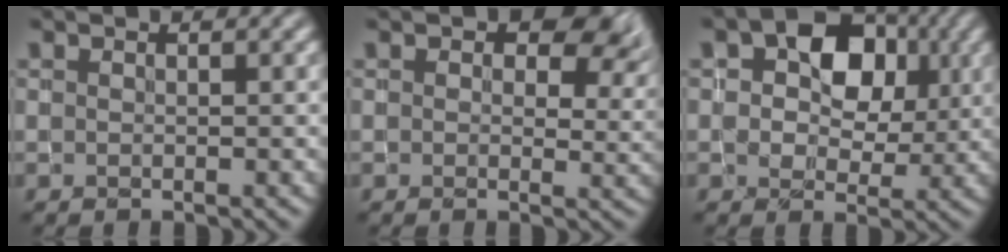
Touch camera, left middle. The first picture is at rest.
{"total": 5.7, "force": [2.1, 3.6, 3.9], "torque": [-0.050, -0.005, 0.030]}
{"total": 7.7, "force": [2.0, 5.3, 5.2], "torque": [-0.078, 0.011, 0.012]}